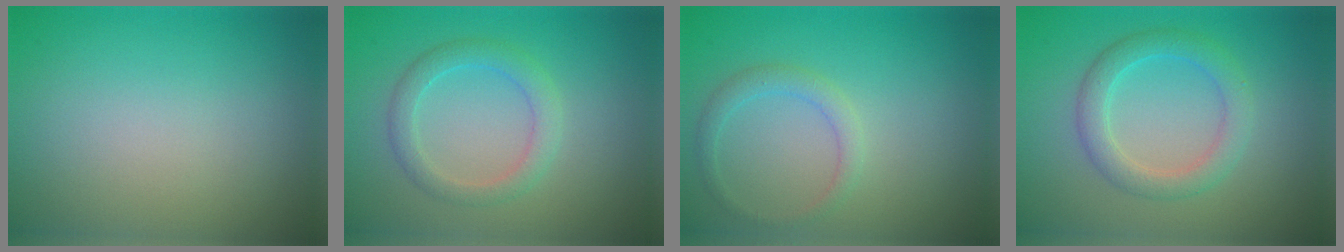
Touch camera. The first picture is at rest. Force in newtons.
{"total": 2.5, "press": 2.5, "slide": 0.1}
{"total": 1.7, "press": 1.7, "slide": 0.1}
{"total": 3.1, "press": 3.1, "slide": 0.1}